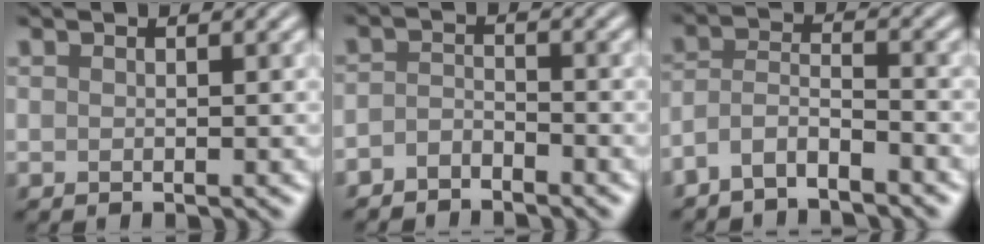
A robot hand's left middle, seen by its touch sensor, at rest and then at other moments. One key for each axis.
{"total": 1.9, "fx": -1.7, "fy": 0.6, "fz": 0.6, "tx": -0.013, "ty": 0.002, "tz": -0.038}
{"total": 3.4, "fx": -2.7, "fy": 0.9, "fz": 1.7, "tx": -0.036, "ty": 0.004, "tz": -0.063}